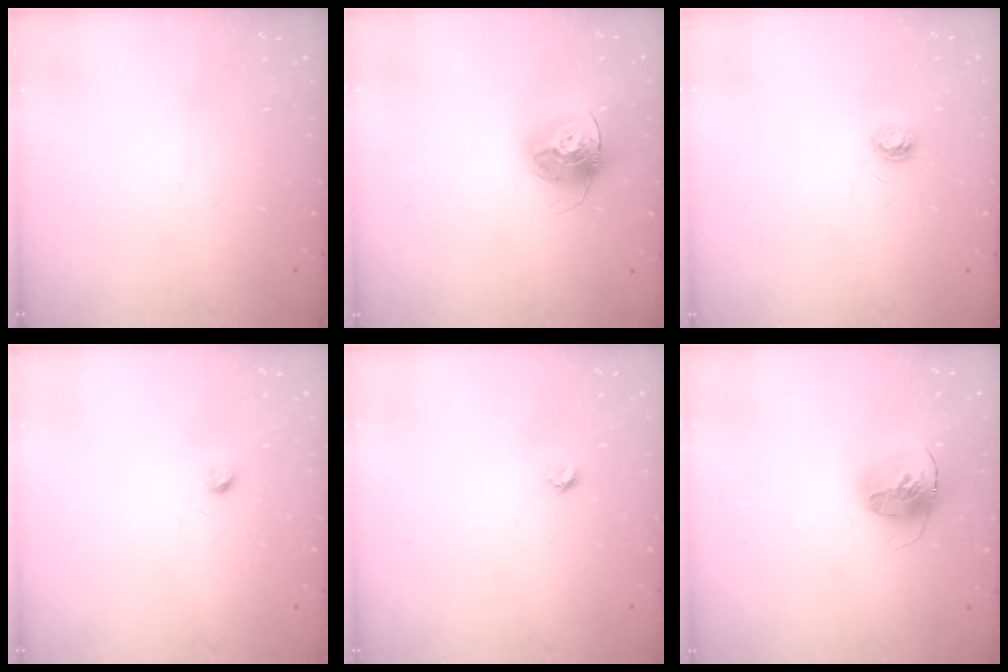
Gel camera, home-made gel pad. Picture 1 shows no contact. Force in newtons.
{"total": 14.8, "press": 14.7, "slide": 1.4}
{"total": 3.7, "press": 3.7, "slide": 0.5}
{"total": 3.6, "press": 3.5, "slide": 0.6}
{"total": 3.6, "press": 3.6, "slide": 0.3}
{"total": 15.4, "press": 15.3, "slide": 1.7}